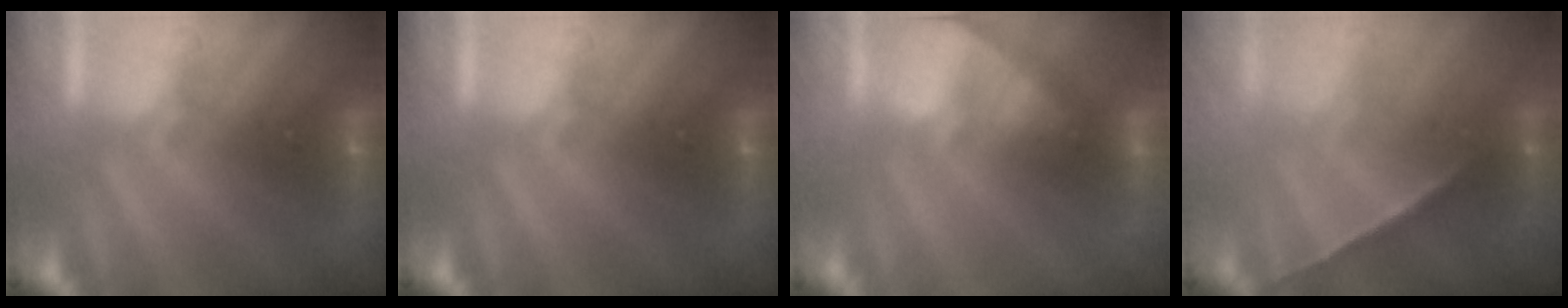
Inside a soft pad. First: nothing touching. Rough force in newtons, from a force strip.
{"total": 0.0}
{"total": 5.1}
{"total": 1.1}